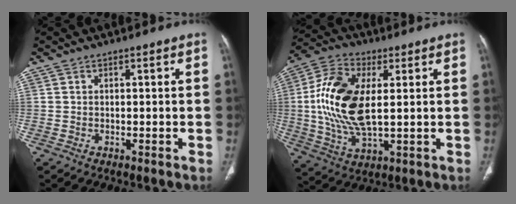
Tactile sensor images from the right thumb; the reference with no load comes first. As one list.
[{"total": 16.4, "force": [1.7, 8.0, 14.2], "torque": [-0.294, 0.000, 0.033]}]